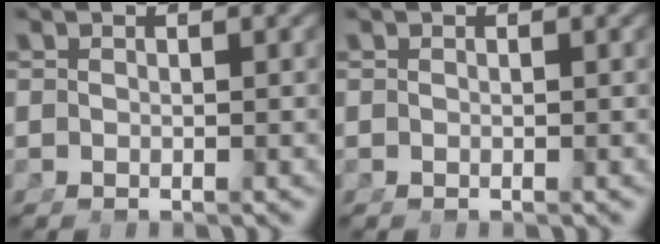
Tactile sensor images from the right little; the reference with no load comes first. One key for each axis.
{"total": 0.0}